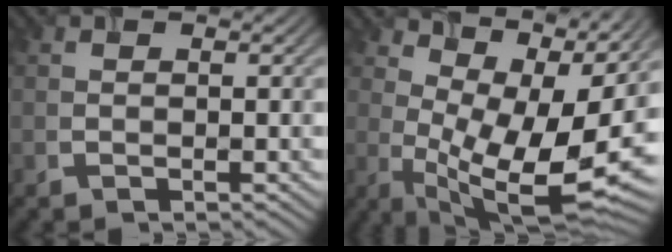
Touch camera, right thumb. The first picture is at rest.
{"total": 12.4, "force": [3.6, 5.3, 10.6], "torque": [-0.180, -0.006, 0.082]}